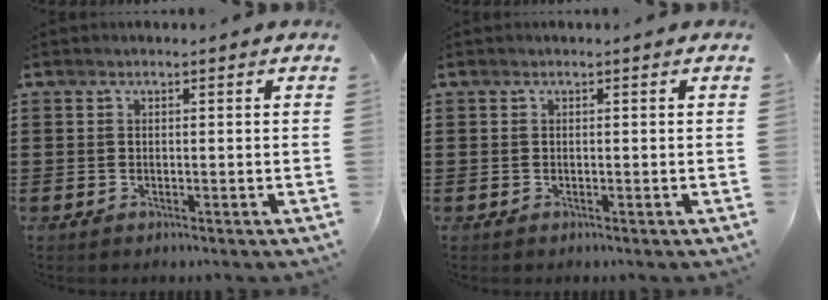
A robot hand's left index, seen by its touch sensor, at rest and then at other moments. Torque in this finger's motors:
{"motor_torque": [-0.02, -0.01, 0.00, 0.00]}